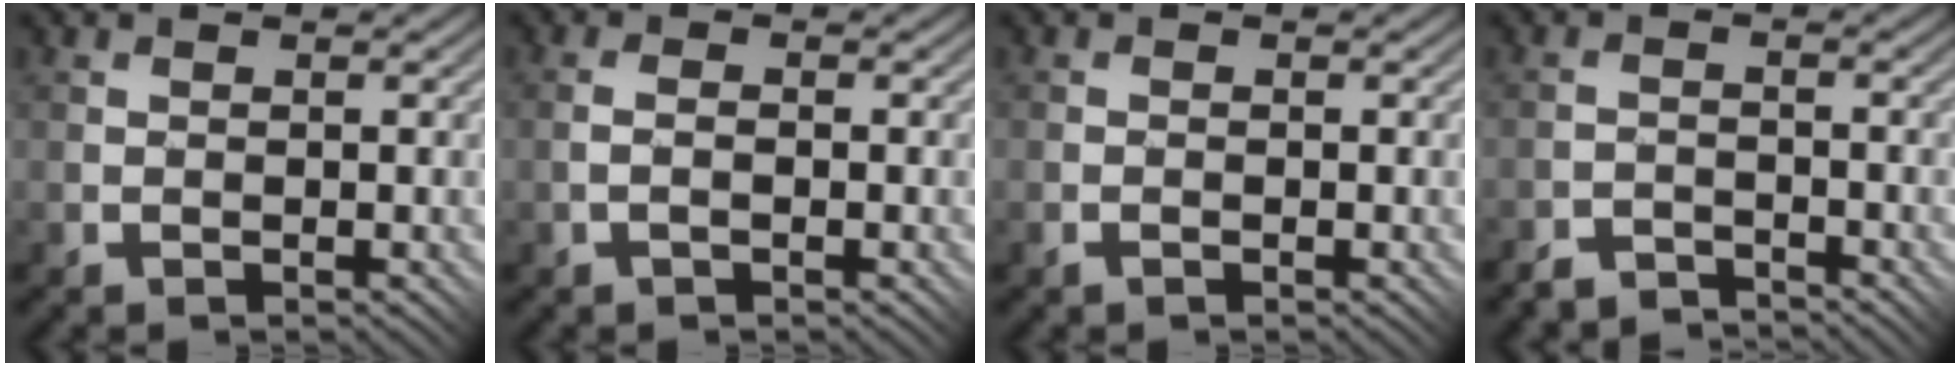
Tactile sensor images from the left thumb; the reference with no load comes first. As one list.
[{"total": 1.8, "force": [-0.5, 1.0, 1.5], "torque": [-0.020, 0.010, -0.012]}, {"total": 0.6, "force": [-0.6, 0.2, 0.2], "torque": [0.000, 0.002, -0.012]}, {"total": 2.7, "force": [-2.7, 0.0, 0.0], "torque": [0.005, 0.011, -0.058]}]